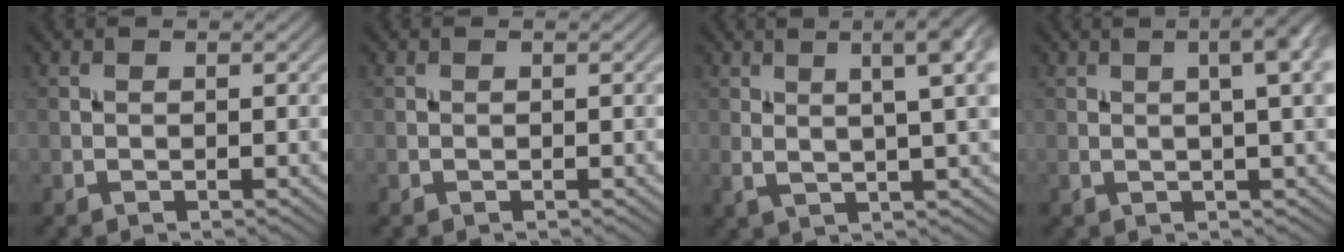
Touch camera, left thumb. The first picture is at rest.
{"total": 0.0}
{"total": 9.3, "force": [3.4, 2.4, 8.3], "torque": [-0.109, 0.030, 0.046]}
{"total": 7.0, "force": [2.1, 1.9, 6.4], "torque": [-0.068, 0.028, 0.017]}